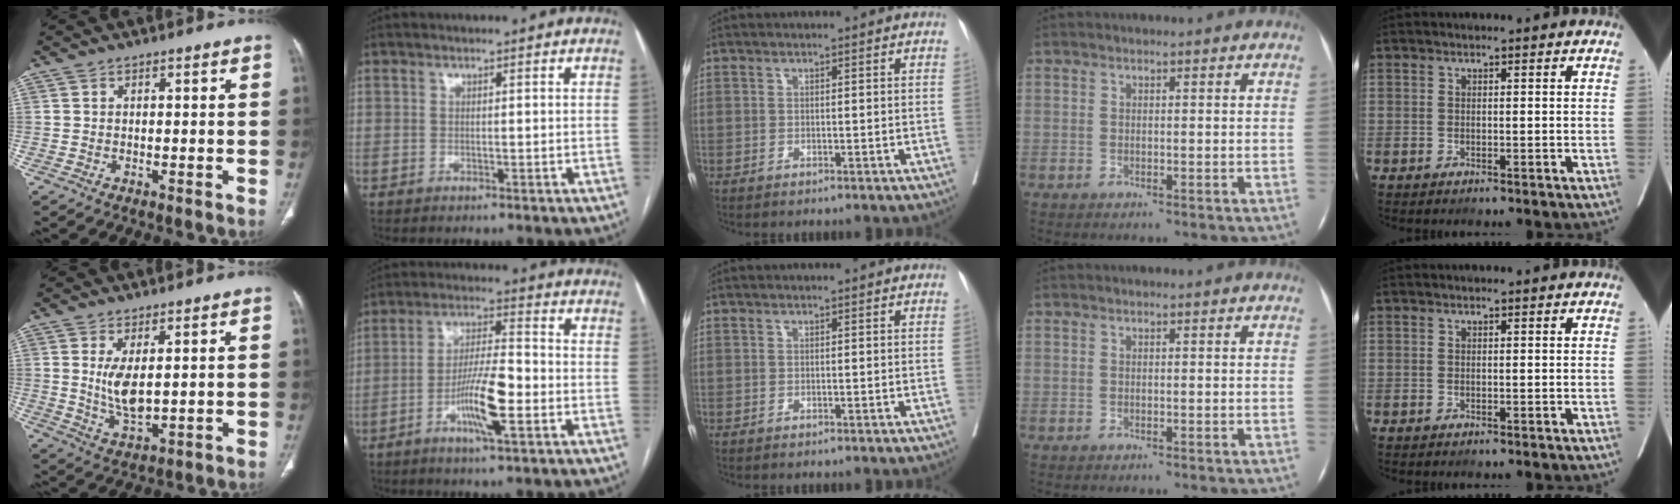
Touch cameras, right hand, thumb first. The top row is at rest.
{"thumb": {"total": 6.5, "force": [1.1, 2.7, 5.8], "torque": [-0.112, -0.022, 0.034]}, "index": {"total": 9.7, "force": [-3.4, 1.1, 9.0], "torque": [-0.168, -0.001, -0.063]}}